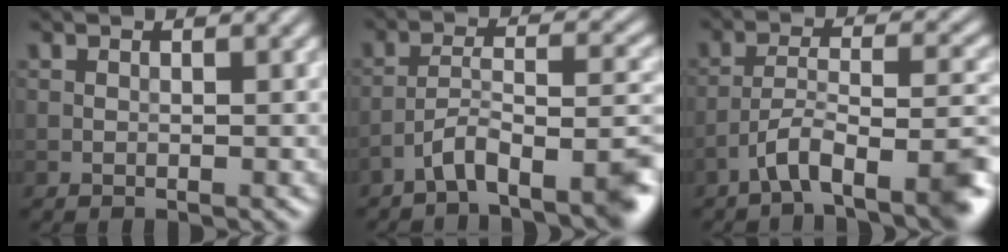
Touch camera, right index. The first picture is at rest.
{"total": 6.6, "force": [-4.5, 1.5, 4.6], "torque": [-0.071, 0.008, -0.079]}
{"total": 7.5, "force": [-4.8, 2.1, 5.4], "torque": [-0.082, 0.006, -0.082]}